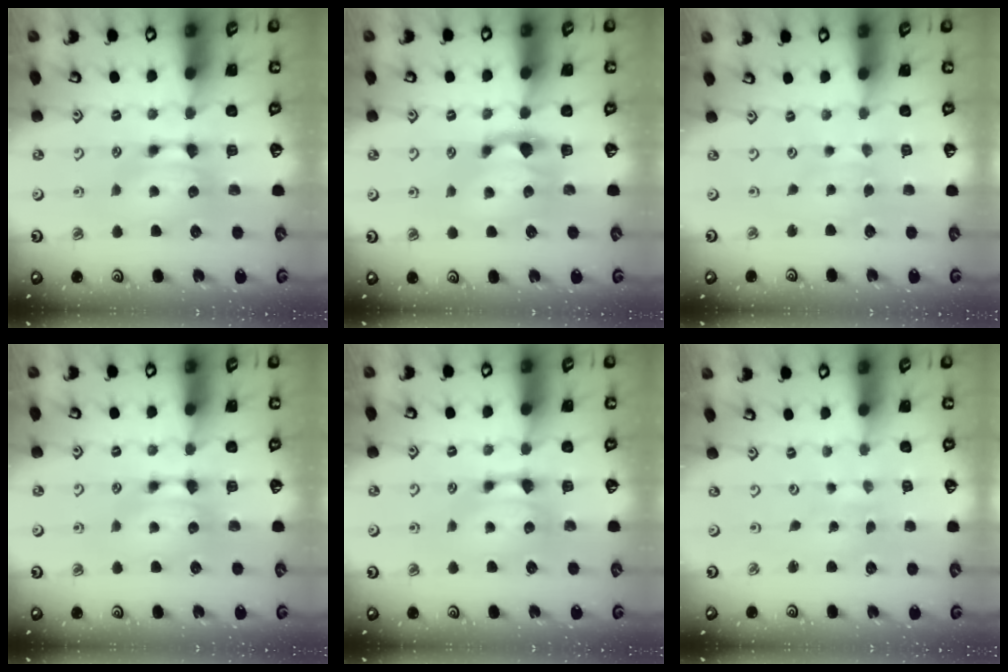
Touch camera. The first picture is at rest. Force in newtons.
{"total": 1.1, "press": 0.2, "slide": 1.1}
{"total": 2.3, "press": 2.3, "slide": 0.1}
{"total": 0.0}
{"total": 0.7, "press": 0.1, "slide": 0.7}
{"total": 6.7, "press": 6.7, "slide": 0.4}